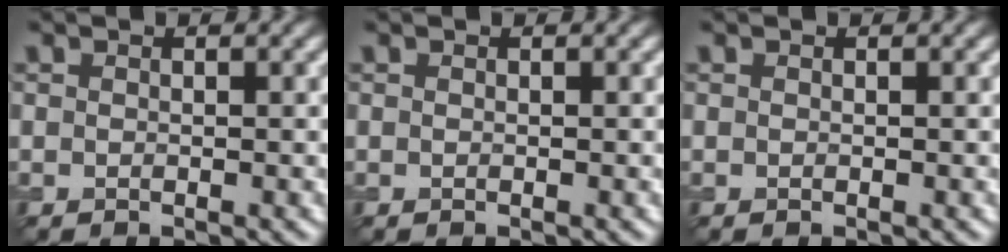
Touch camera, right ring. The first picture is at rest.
{"total": 0.0}
{"total": 0.0}